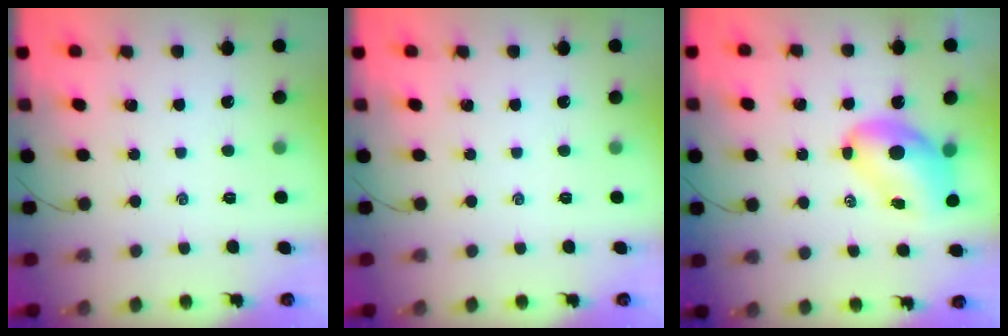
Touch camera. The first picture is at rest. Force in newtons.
{"total": 0.0}
{"total": 8.3, "press": 8.2, "slide": 1.4}